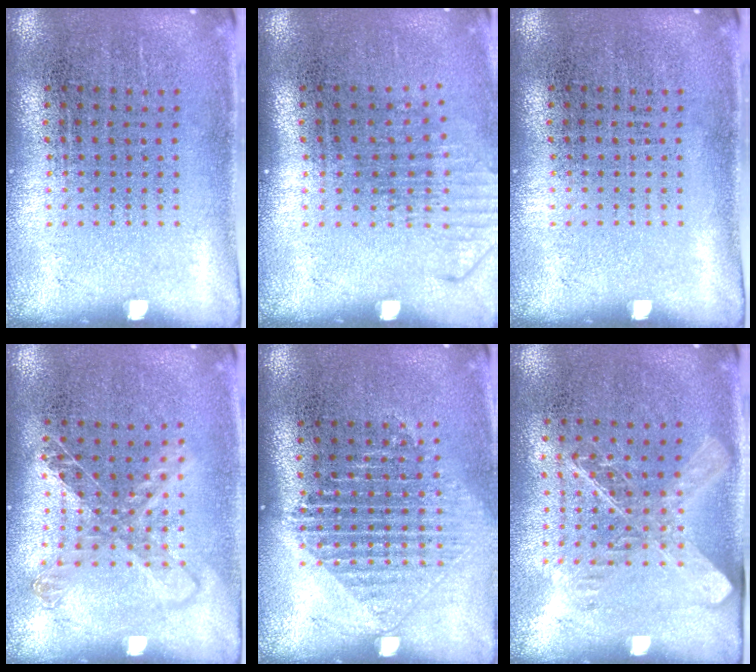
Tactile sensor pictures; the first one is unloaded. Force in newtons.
{"total": 1.3, "press": 1.0, "slide": 0.8}
{"total": 0.0}
{"total": 1.2, "press": 1.0, "slide": 0.6}
{"total": 1.2, "press": 1.2, "slide": 0.5}
{"total": 1.5, "press": 1.3, "slide": 0.8}